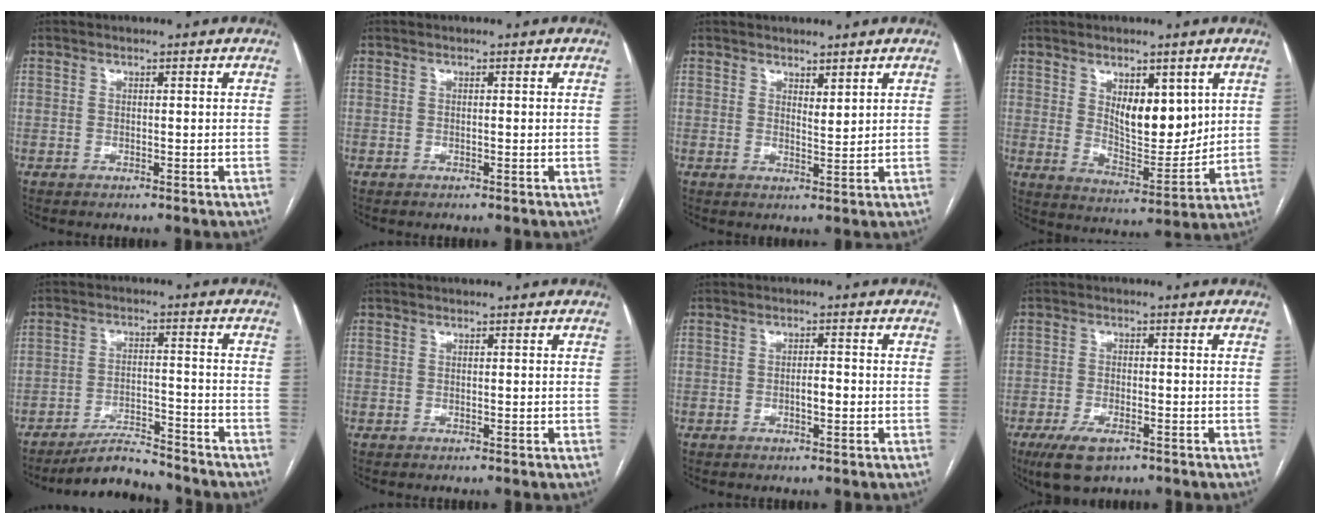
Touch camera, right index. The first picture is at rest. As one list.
[{"total": 0.0}, {"total": 1.9, "force": [1.5, 0.5, 1.0], "torque": [-0.017, -0.010, 0.030]}, {"total": 9.3, "force": [3.3, 4.3, 7.6], "torque": [-0.118, -0.009, 0.065]}, {"total": 7.2, "force": [-6.9, 1.1, 1.5], "torque": [-0.022, 0.002, -0.117]}, {"total": 0.0}, {"total": 2.2, "force": [-0.7, 0.6, 2.1], "torque": [-0.035, 0.002, -0.011]}, {"total": 6.0, "force": [-3.8, 2.3, 4.0], "torque": [-0.081, -0.009, -0.061]}]